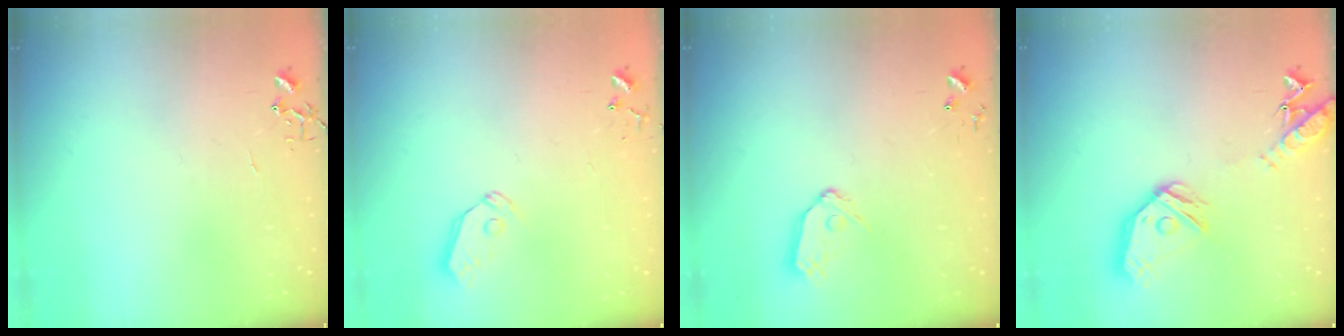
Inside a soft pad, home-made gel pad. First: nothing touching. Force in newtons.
{"total": 5.3, "press": 5.3, "slide": 0.2}
{"total": 8.0, "press": 8.0, "slide": 0.5}
{"total": 17.4, "press": 17.3, "slide": 2.0}